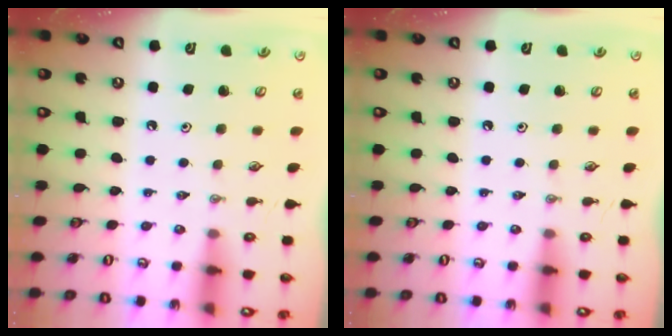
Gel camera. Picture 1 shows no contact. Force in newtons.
{"total": 0.0}